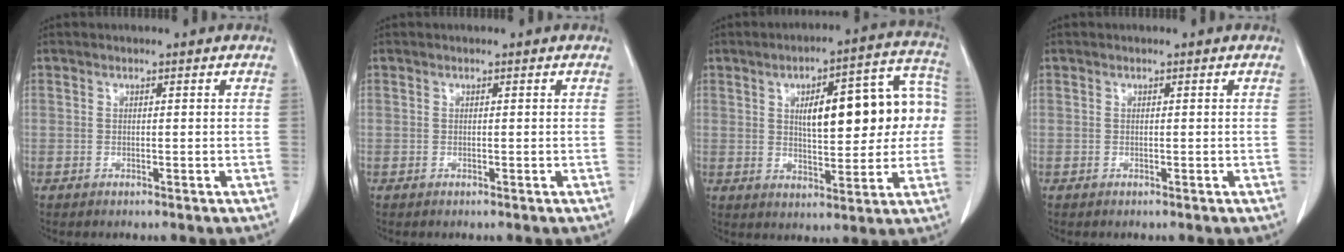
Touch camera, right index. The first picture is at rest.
{"total": 0.0}
{"total": 16.3, "force": [2.1, 5.2, 15.3], "torque": [-0.198, 0.045, 0.035]}
{"total": 0.0}